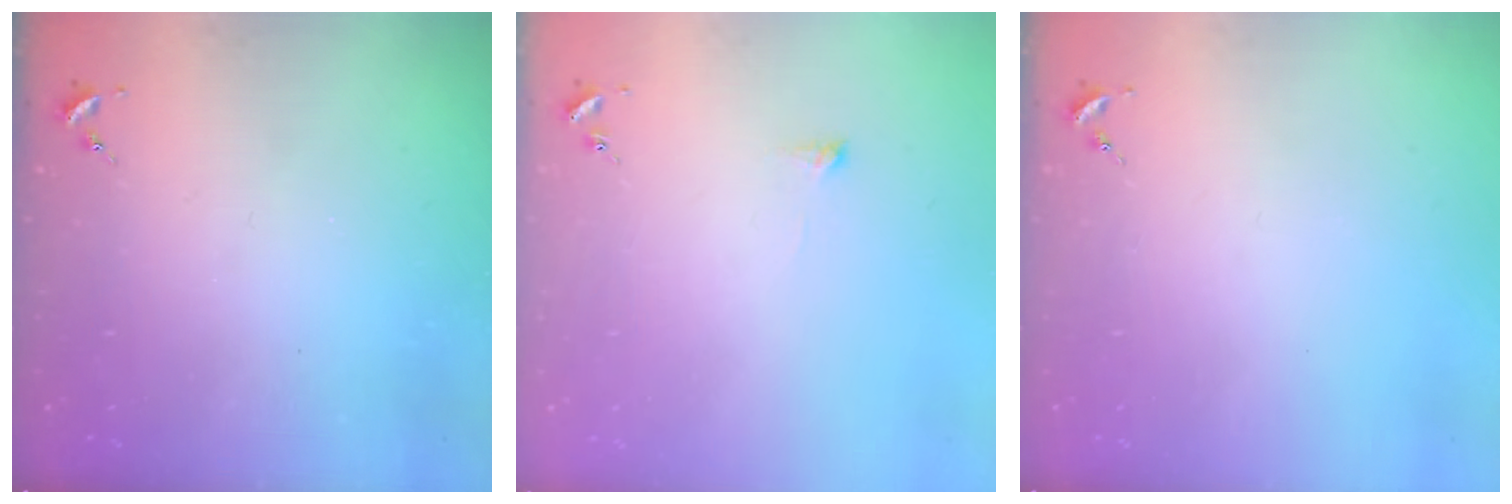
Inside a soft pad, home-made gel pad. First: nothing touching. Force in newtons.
{"total": 5.1, "press": 5.0, "slide": 1.0}
{"total": 0.0}